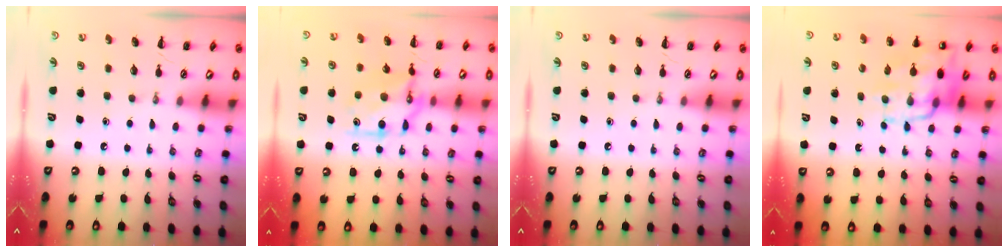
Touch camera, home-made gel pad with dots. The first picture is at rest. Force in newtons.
{"total": 11.9, "press": 11.9, "slide": 0.5}
{"total": 0.0}
{"total": 15.2, "press": 14.8, "slide": 3.3}